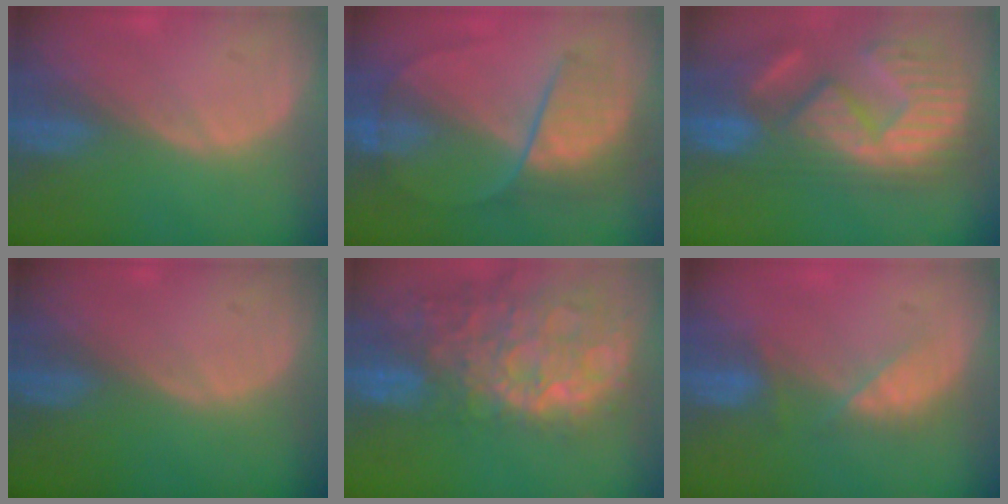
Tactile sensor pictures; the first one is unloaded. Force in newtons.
{"total": 6.8, "press": 6.6, "slide": 1.6}
{"total": 12.9, "press": 12.0, "slide": 4.9}
{"total": 0.0}
{"total": 15.0, "press": 12.1, "slide": 8.8}
{"total": 3.7, "press": 3.7, "slide": 0.6}